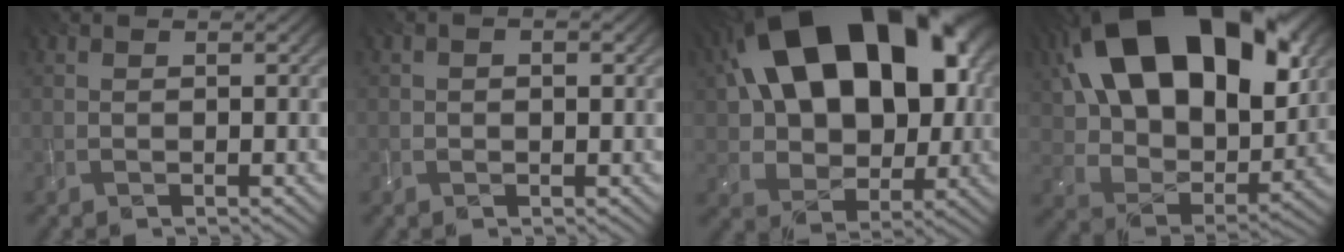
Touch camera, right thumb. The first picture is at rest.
{"total": 1.6, "force": [0.1, 1.0, 1.3], "torque": [-0.015, -0.001, 0.003]}
{"total": 21.4, "force": [6.6, 14.0, 14.7], "torque": [-0.259, 0.041, 0.121]}
{"total": 21.6, "force": [8.6, 12.9, 15.0], "torque": [-0.310, 0.042, 0.146]}